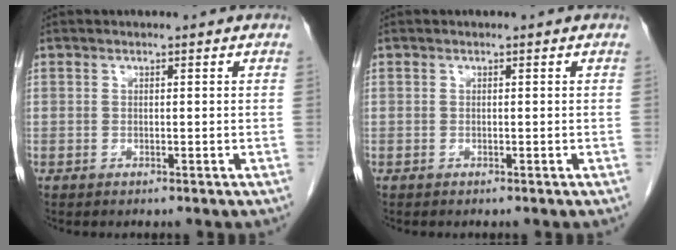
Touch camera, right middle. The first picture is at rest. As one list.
[{"total": 0.0}]